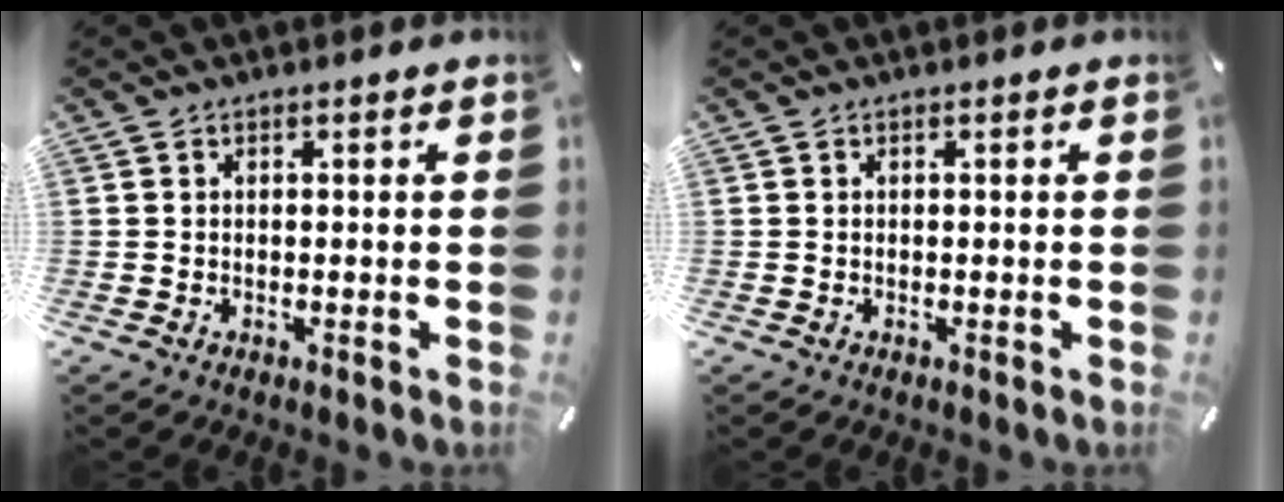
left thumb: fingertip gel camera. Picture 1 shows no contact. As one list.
[{"total": 0.0}]